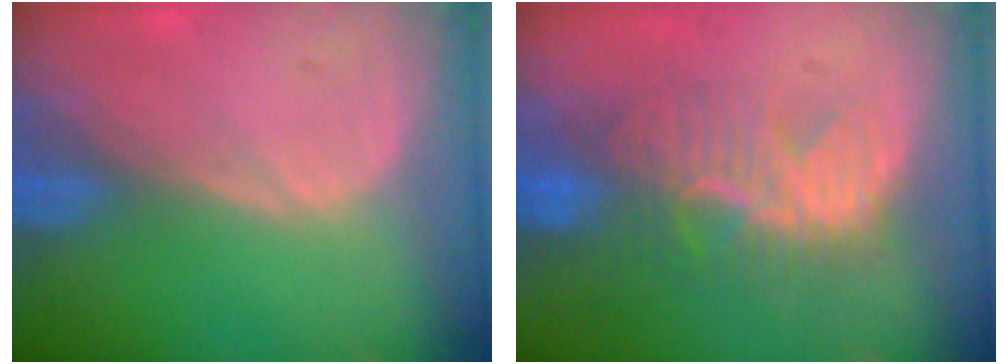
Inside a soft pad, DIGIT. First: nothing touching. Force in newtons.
{"total": 8.6, "press": 8.1, "slide": 3.0}